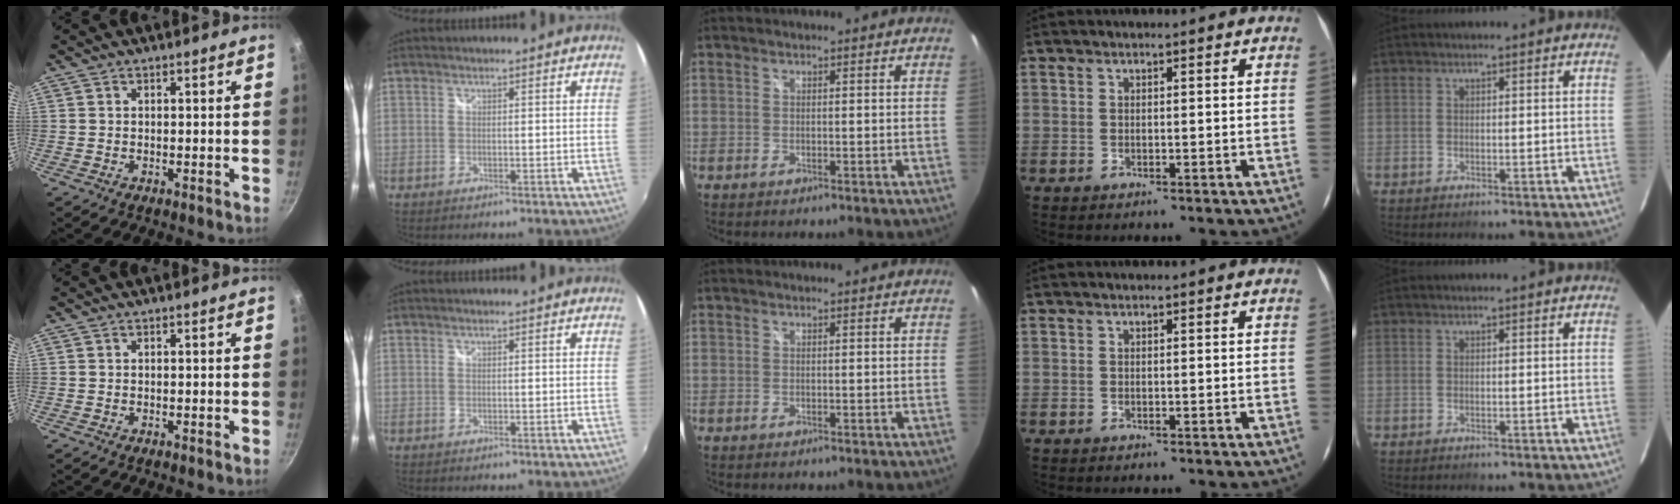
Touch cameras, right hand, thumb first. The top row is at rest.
{}